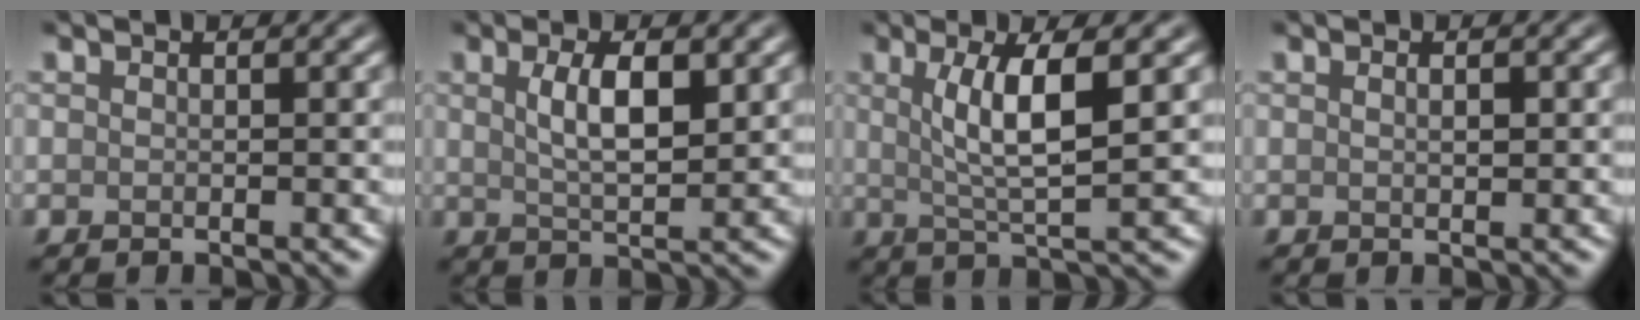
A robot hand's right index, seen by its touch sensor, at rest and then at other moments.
{"total": 4.1, "force": [1.2, 1.3, 3.7], "torque": [-0.073, 0.000, 0.024]}
{"total": 5.7, "force": [1.5, 1.2, 5.4], "torque": [-0.095, -0.001, 0.030]}
{"total": 0.7, "force": [0.2, 0.2, 0.7], "torque": [-0.013, 0.001, 0.004]}